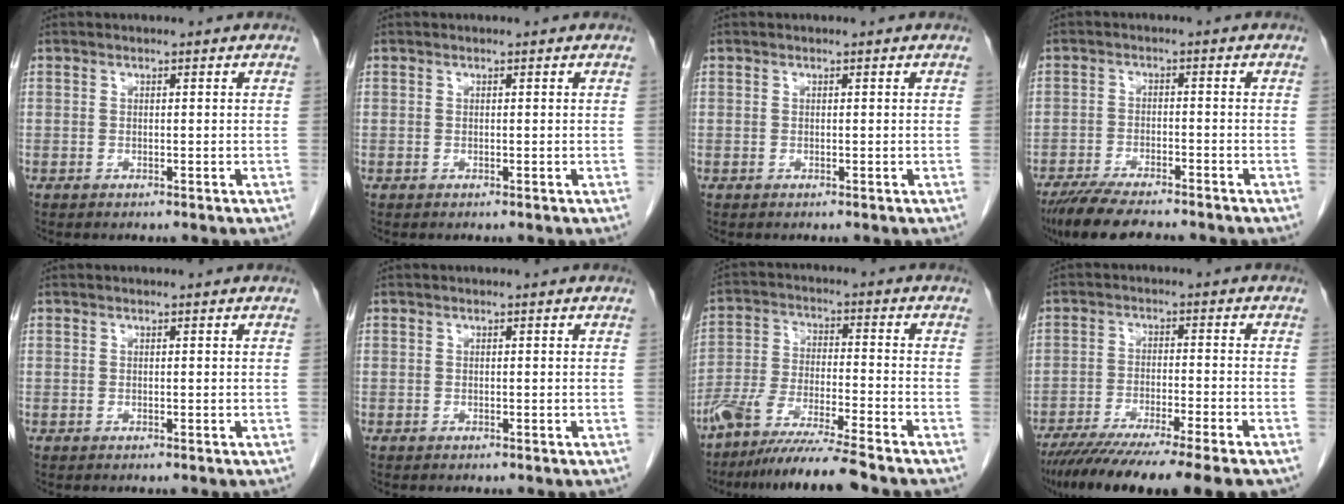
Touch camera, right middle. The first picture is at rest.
{"total": 0.0}
{"total": 0.0}
{"total": 9.3, "force": [-8.0, 1.4, 4.6], "torque": [-0.076, -0.024, -0.131]}
{"total": 0.0}
{"total": 0.0}
{"total": 10.5, "force": [-8.7, -0.4, 5.8], "torque": [-0.102, -0.028, -0.159]}
{"total": 16.2, "force": [-12.9, 0.4, 9.8], "torque": [-0.135, -0.043, -0.202]}